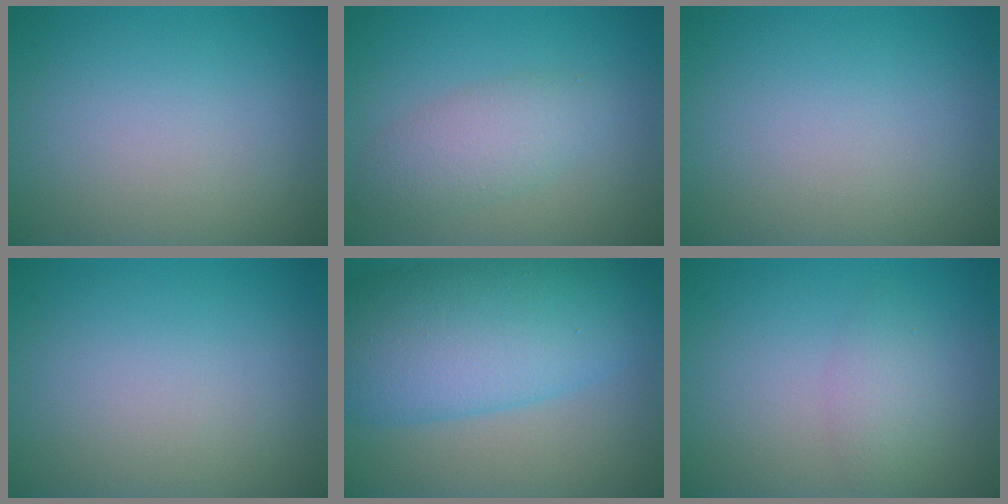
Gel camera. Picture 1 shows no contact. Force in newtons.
{"total": 3.2, "press": 3.2, "slide": 0.2}
{"total": 0.0}
{"total": 0.0}
{"total": 10.9, "press": 10.9, "slide": 0.2}
{"total": 2.0, "press": 2.0, "slide": 0.1}